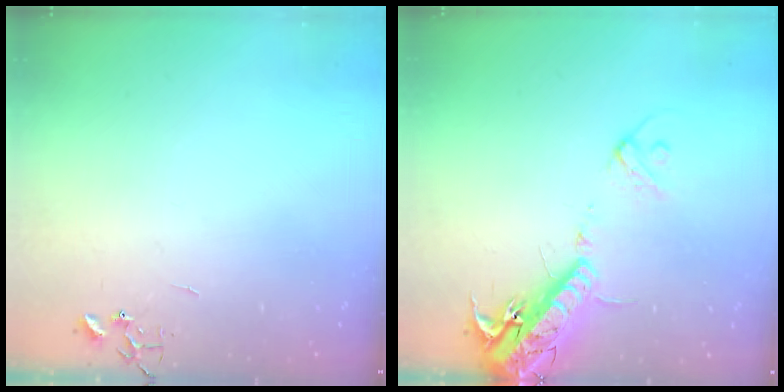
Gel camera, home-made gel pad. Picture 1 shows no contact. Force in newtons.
{"total": 17.8, "press": 17.4, "slide": 3.8}